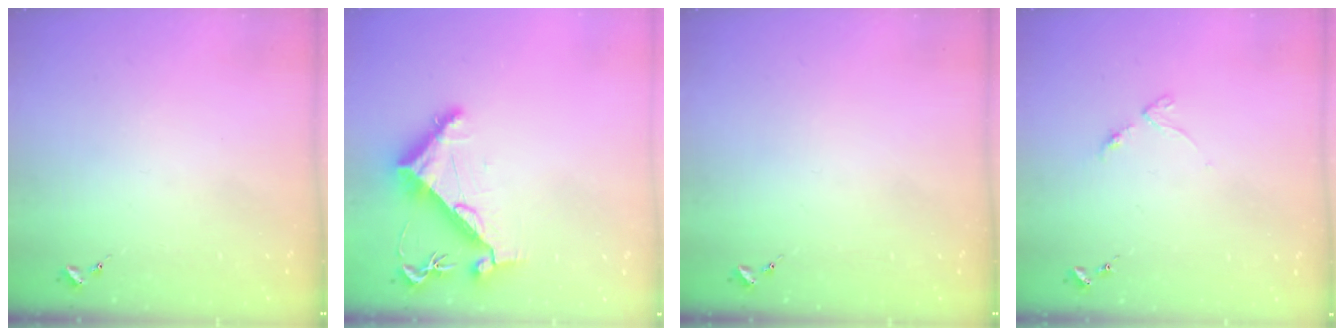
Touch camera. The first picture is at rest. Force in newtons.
{"total": 7.1, "press": 7.1, "slide": 1.1}
{"total": 0.0}
{"total": 4.0, "press": 3.9, "slide": 0.4}